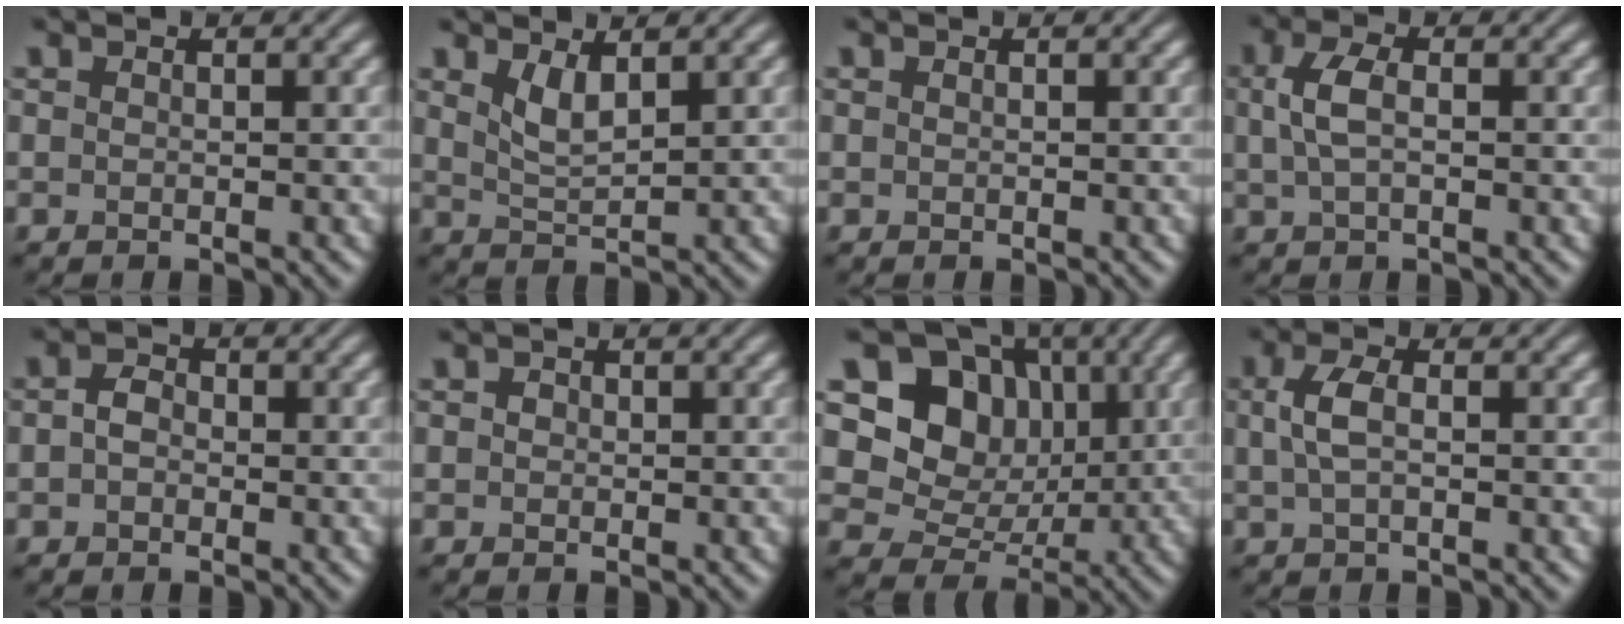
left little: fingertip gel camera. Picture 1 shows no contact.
{"total": 2.4, "force": [1.4, 0.7, 1.8], "torque": [-0.039, -0.008, 0.031]}
{"total": 0.0}
{"total": 3.0, "force": [0.3, 1.5, 2.6], "torque": [-0.061, 0.006, 0.003]}
{"total": 2.1, "force": [-0.1, 1.6, 1.3], "torque": [-0.022, 0.004, -0.012]}
{"total": 0.7, "force": [0.1, 0.7, 0.3], "torque": [-0.005, -0.002, -0.002]}
{"total": 8.8, "force": [2.6, 7.1, 4.4], "torque": [-0.079, -0.009, 0.029]}
{"total": 2.7, "force": [0.3, 1.3, 2.3], "torque": [-0.056, 0.005, 0.003]}